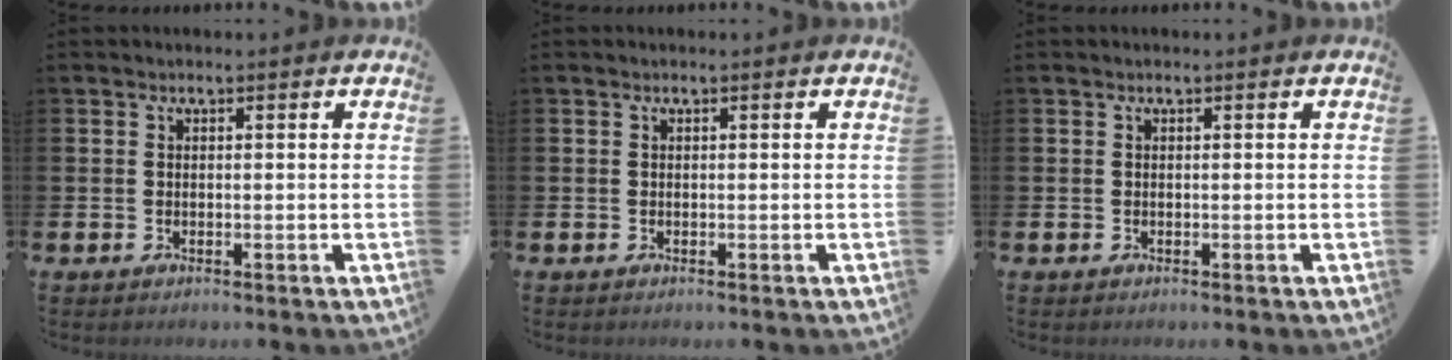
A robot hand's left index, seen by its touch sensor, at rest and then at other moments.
{"total": 0.0}
{"total": 0.0}